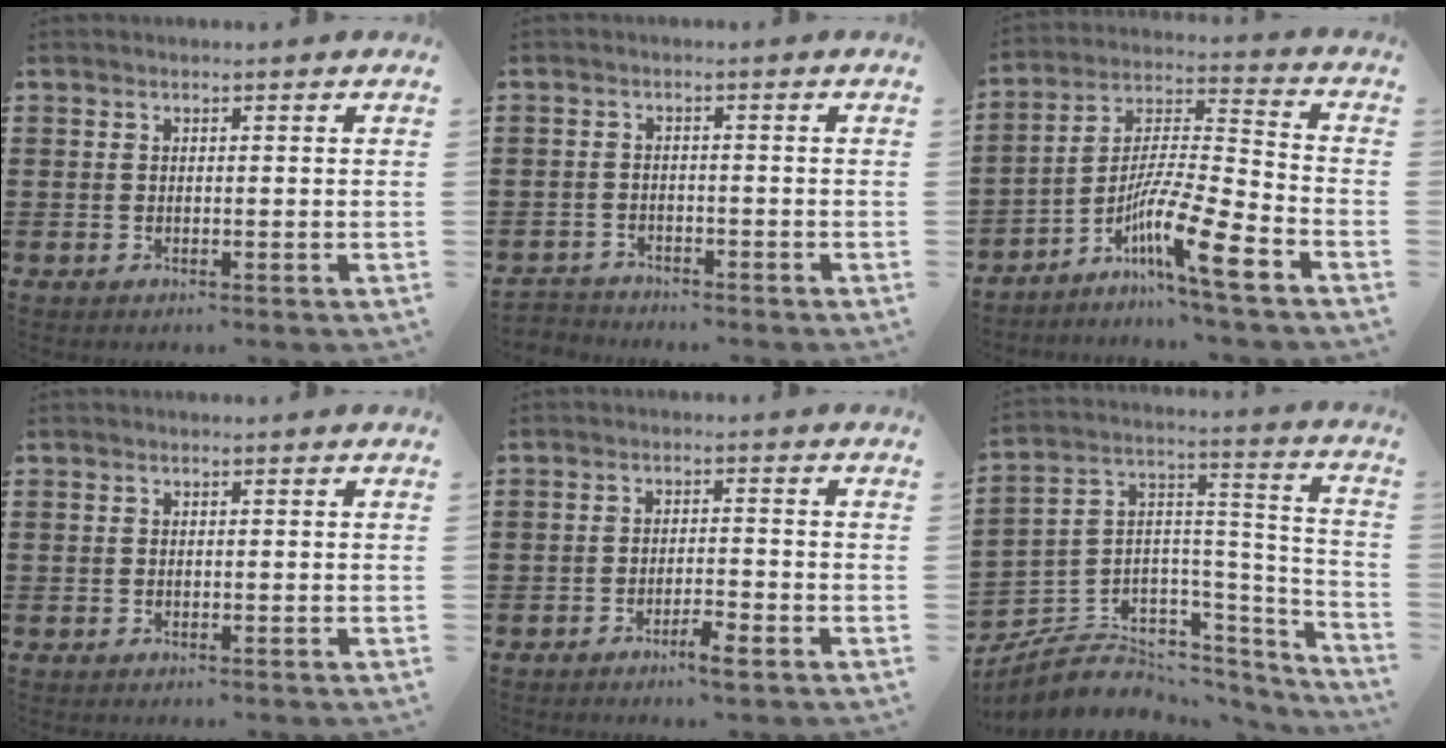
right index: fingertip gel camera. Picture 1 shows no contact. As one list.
[{"total": 2.2, "force": [-2.1, 0.5, -0.2], "torque": [-0.003, 0.002, -0.048]}, {"total": 11.9, "force": [-7.1, 1.4, 9.4], "torque": [-0.179, -0.005, -0.136]}, {"total": 0.0}, {"total": 2.9, "force": [-2.4, 0.3, 1.6], "torque": [-0.028, 0.005, -0.046]}, {"total": 5.8, "force": [-3.6, 4.4, 1.2], "torque": [-0.047, -0.014, -0.066]}]